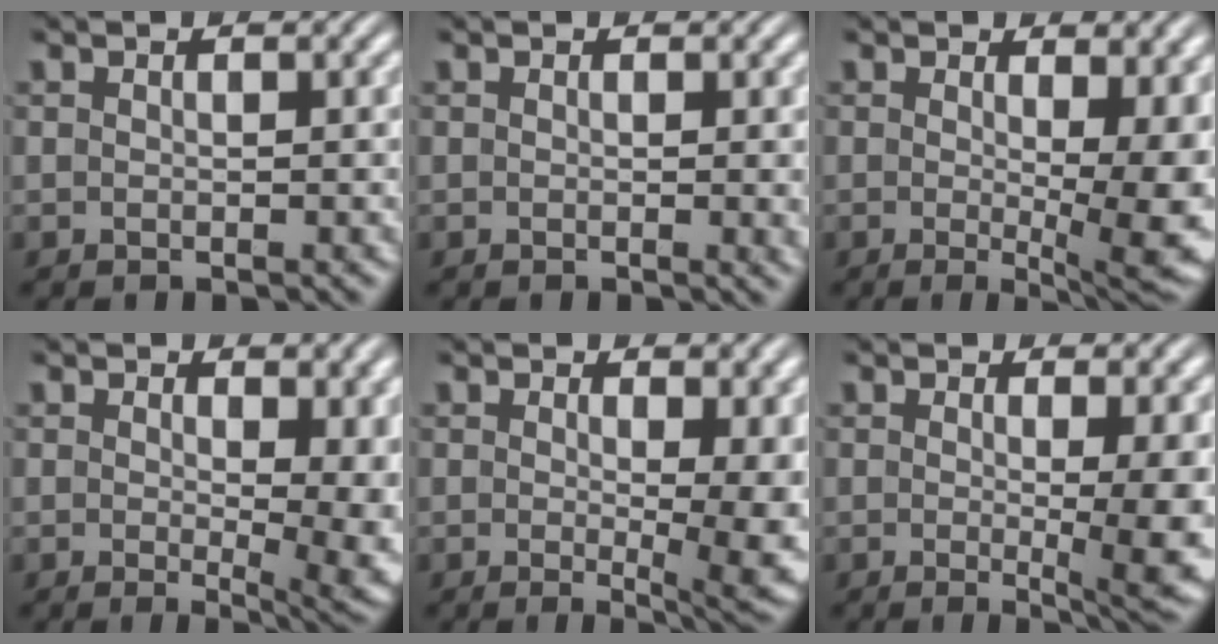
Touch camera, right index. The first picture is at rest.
{"total": 0.6, "force": [0.2, 0.1, 0.5], "torque": [-0.007, -0.001, 0.002]}
{"total": 5.5, "force": [-0.8, 1.2, 5.3], "torque": [-0.063, -0.021, -0.009]}
{"total": 4.2, "force": [0.0, 1.4, 4.0], "torque": [-0.043, -0.020, 0.002]}
{"total": 4.8, "force": [-0.4, 1.1, 4.7], "torque": [-0.053, -0.018, -0.005]}
{"total": 5.1, "force": [-0.8, 0.6, 4.9], "torque": [-0.064, -0.016, -0.011]}